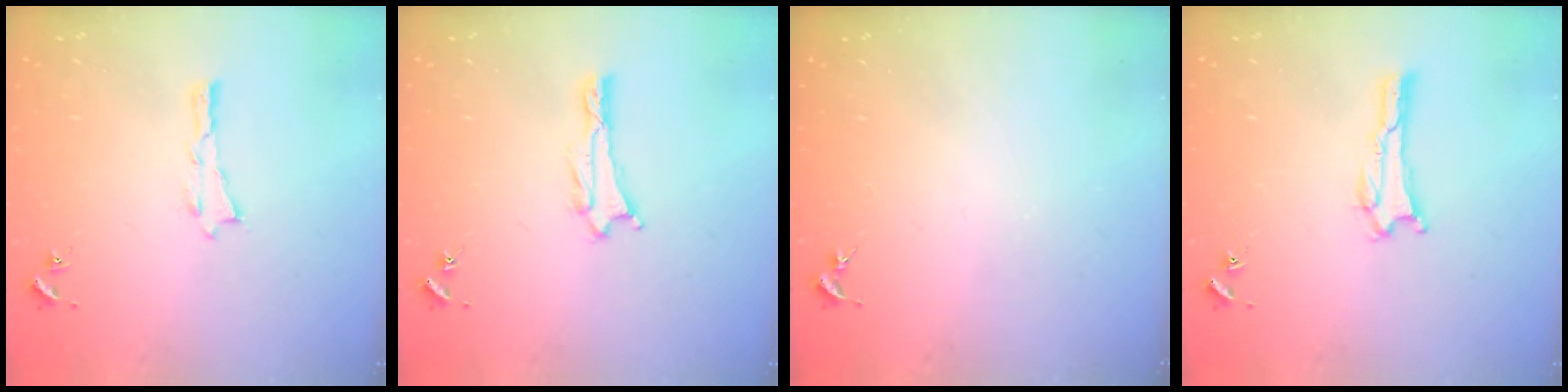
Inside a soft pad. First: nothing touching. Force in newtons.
{"total": 1.0, "press": 1.0, "slide": 0.2}
{"total": 0.0}
{"total": 1.3, "press": 1.3, "slide": 0.4}